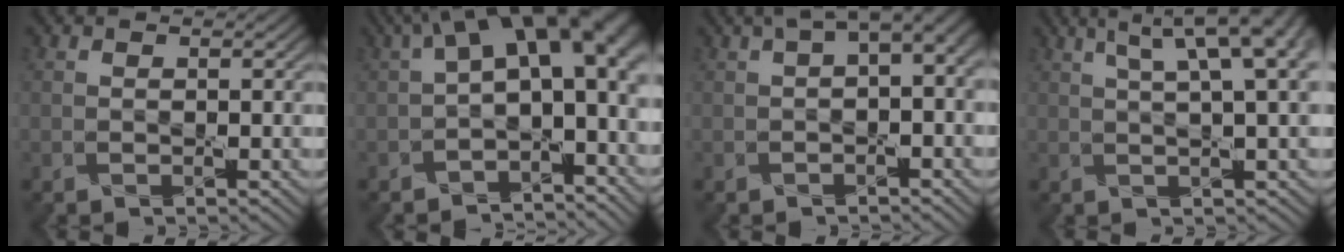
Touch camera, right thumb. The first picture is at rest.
{"total": 13.6, "force": [2.0, 7.1, 11.5], "torque": [-0.168, -0.004, 0.043]}
{"total": 4.8, "force": [1.5, 1.8, 4.2], "torque": [-0.062, 0.006, 0.026]}
{"total": 9.0, "force": [4.1, 2.2, 7.7], "torque": [-0.089, 0.030, 0.051]}